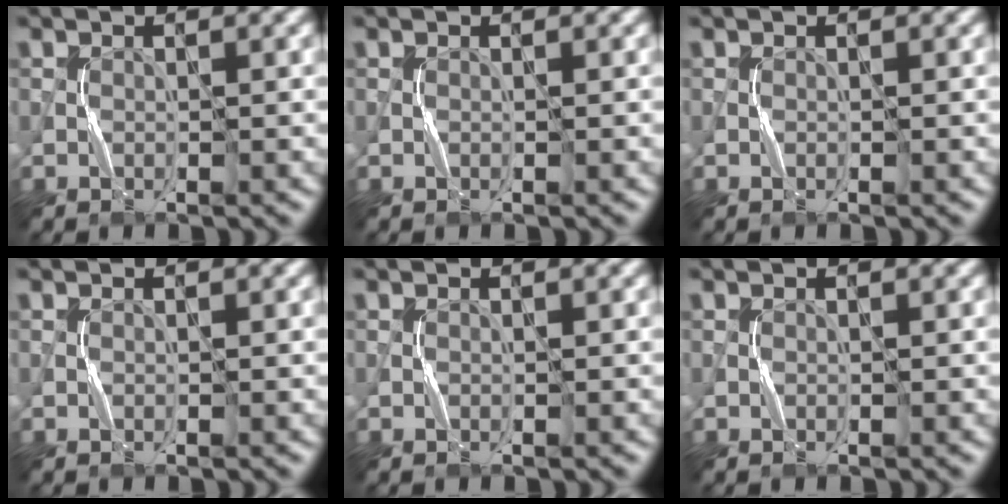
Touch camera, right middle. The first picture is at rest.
{"total": 0.0}
{"total": 0.0}
{"total": 0.0}
{"total": 0.0}
{"total": 0.0}